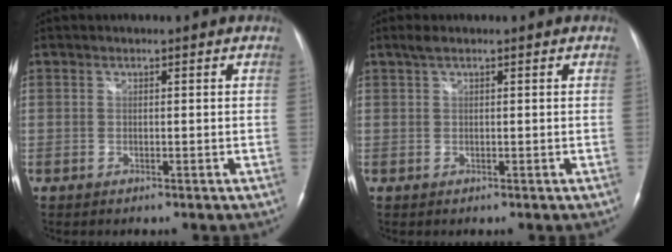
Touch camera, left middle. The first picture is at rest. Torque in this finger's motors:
{"motor_torque": [0.12, 0.00, -0.06, 0.00]}